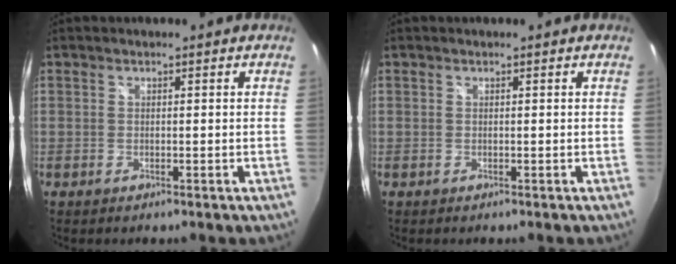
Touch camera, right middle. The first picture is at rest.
{"total": 0.0}